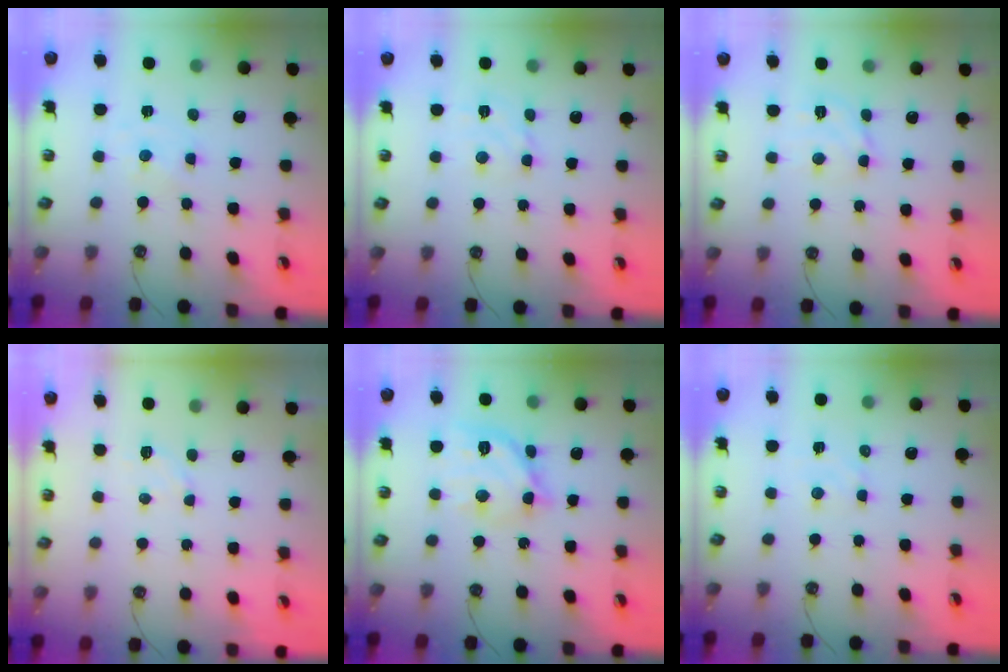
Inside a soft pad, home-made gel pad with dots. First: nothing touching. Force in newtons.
{"total": 3.4, "press": 3.4, "slide": 0.3}
{"total": 7.0, "press": 7.0, "slide": 0.5}
{"total": 3.0, "press": 2.9, "slide": 0.5}
{"total": 13.7, "press": 13.6, "slide": 1.2}
{"total": 2.9, "press": 2.9, "slide": 0.3}